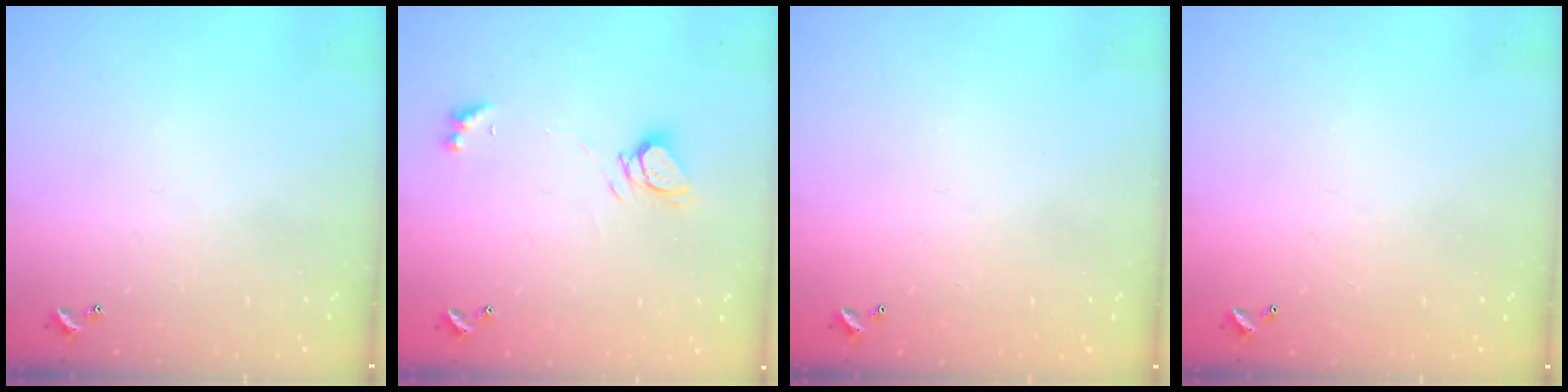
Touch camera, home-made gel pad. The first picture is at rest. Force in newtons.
{"total": 6.6, "press": 6.6, "slide": 0.9}
{"total": 2.9, "press": 2.9, "slide": 0.1}
{"total": 2.9, "press": 2.9, "slide": 0.1}